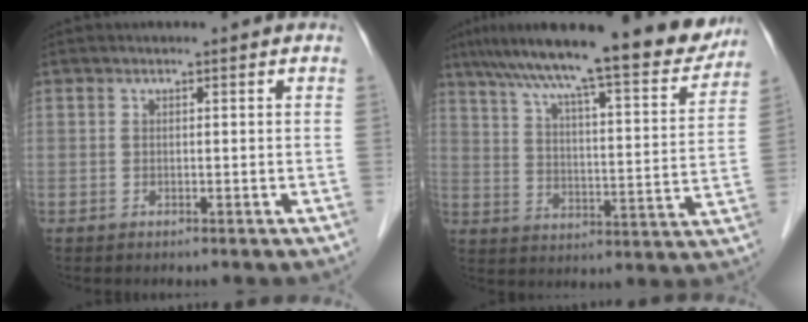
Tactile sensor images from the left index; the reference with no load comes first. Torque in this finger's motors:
{"motor_torque": [0.24, -0.43, 0.92, 0.21]}